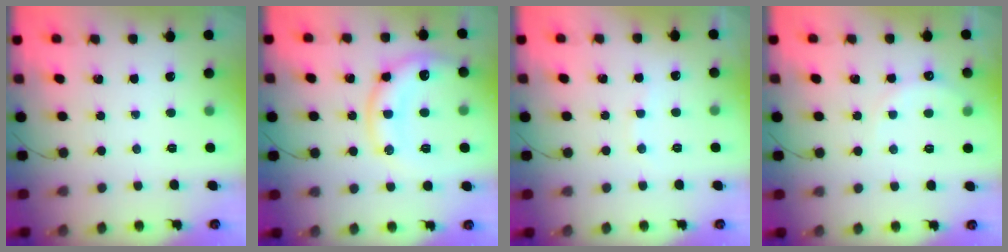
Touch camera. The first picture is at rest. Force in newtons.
{"total": 15.4, "press": 15.3, "slide": 1.5}
{"total": 5.7, "press": 5.7, "slide": 0.9}
{"total": 7.2, "press": 7.0, "slide": 1.6}